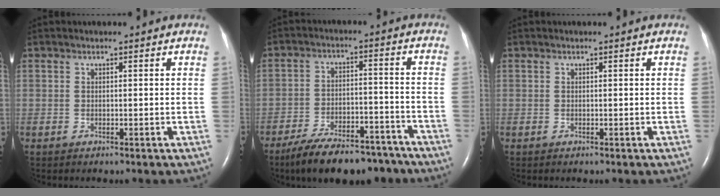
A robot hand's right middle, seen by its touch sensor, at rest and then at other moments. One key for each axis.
{"total": 15.0, "fx": -12.2, "fy": 5.3, "fz": 7.1, "tx": -0.113, "ty": 0.014, "tz": -0.190}
{"total": 0.0}